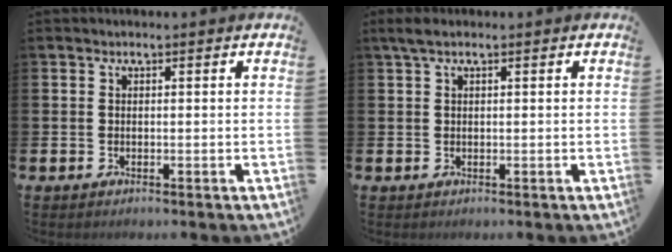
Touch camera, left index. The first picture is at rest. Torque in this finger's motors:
{"motor_torque": [-0.05, -0.10, 0.26, 0.07]}